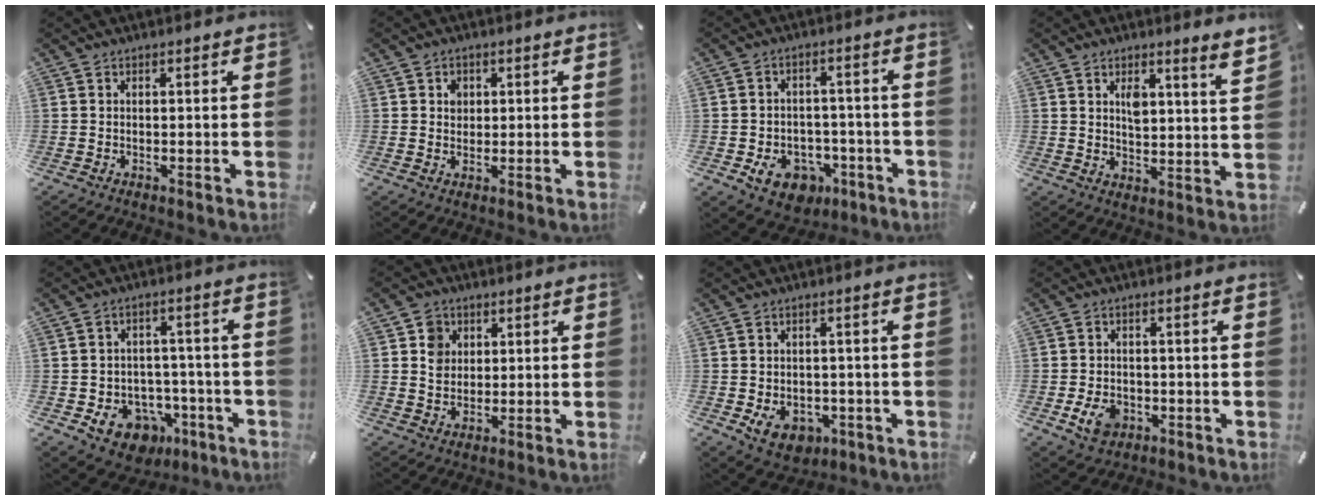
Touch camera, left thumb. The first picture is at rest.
{"total": 2.7, "force": [0.7, 2.5, 0.8], "torque": [-0.002, -0.001, 0.007]}
{"total": 9.3, "force": [-3.9, 7.4, 4.0], "torque": [-0.064, 0.031, -0.063]}
{"total": 5.2, "force": [3.8, 1.4, 3.2], "torque": [-0.043, -0.026, 0.060]}
{"total": 9.7, "force": [-4.2, 8.0, 3.3], "torque": [-0.034, 0.031, -0.063]}
{"total": 5.7, "force": [1.6, 5.3, 1.5], "torque": [-0.020, 0.004, 0.027]}
{"total": 7.3, "force": [-2.2, 5.8, 4.0], "torque": [-0.058, 0.008, -0.038]}
{"total": 6.1, "force": [-2.1, 4.6, 3.3], "torque": [-0.072, 0.002, -0.040]}